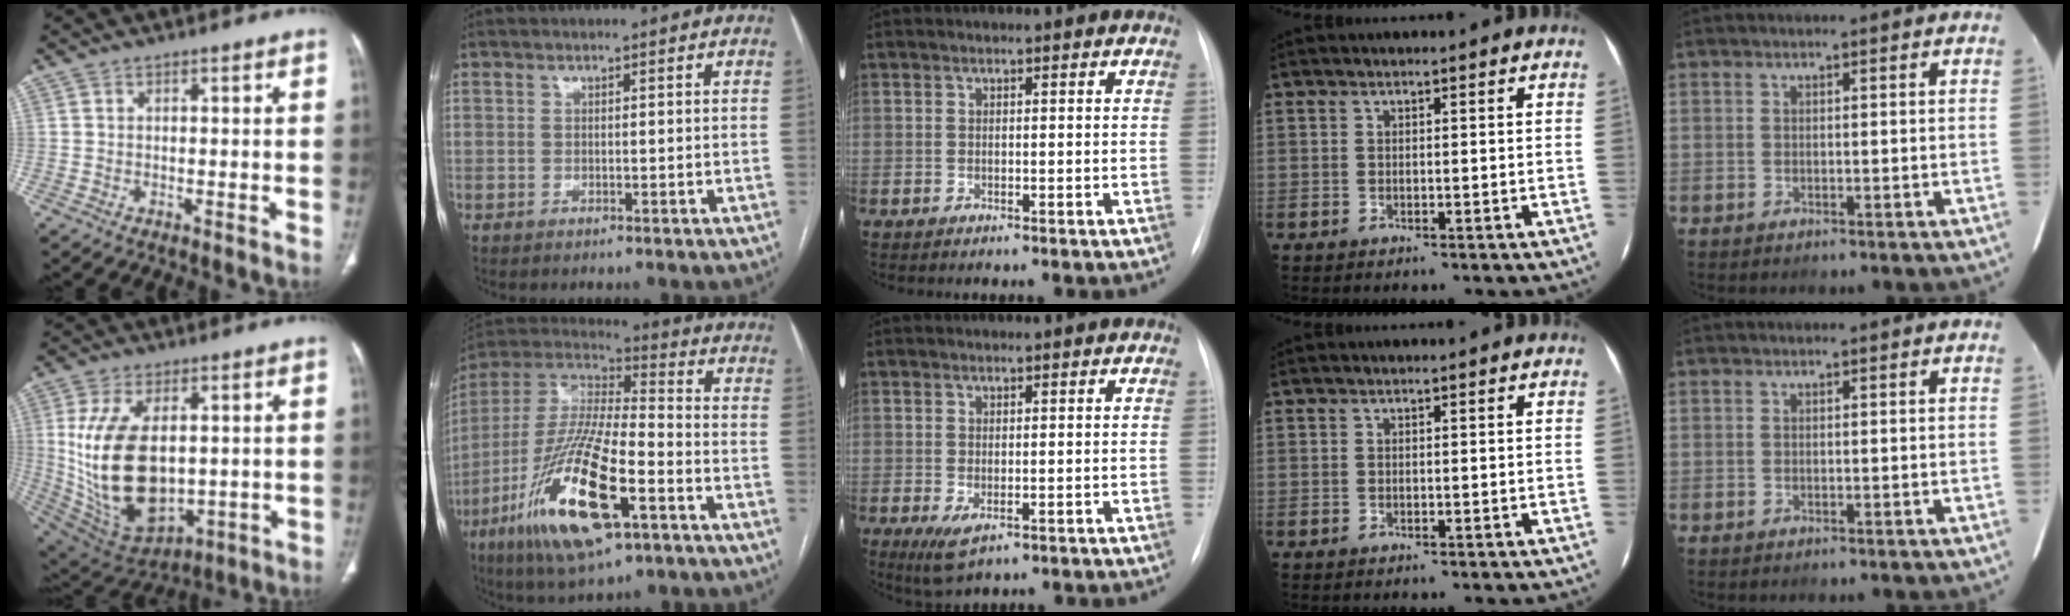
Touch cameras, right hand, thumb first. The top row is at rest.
{"thumb": {"total": 20.6, "force": [1.4, 11.8, 16.9], "torque": [-0.321, -0.018, 0.056]}, "index": {"total": 21.8, "force": [-9.3, 4.8, 19.2], "torque": [-0.417, -0.038, -0.165]}, "middle": {"total": 3.0, "force": [-0.9, 1.3, 2.6], "torque": [-0.047, -0.010, -0.004]}}